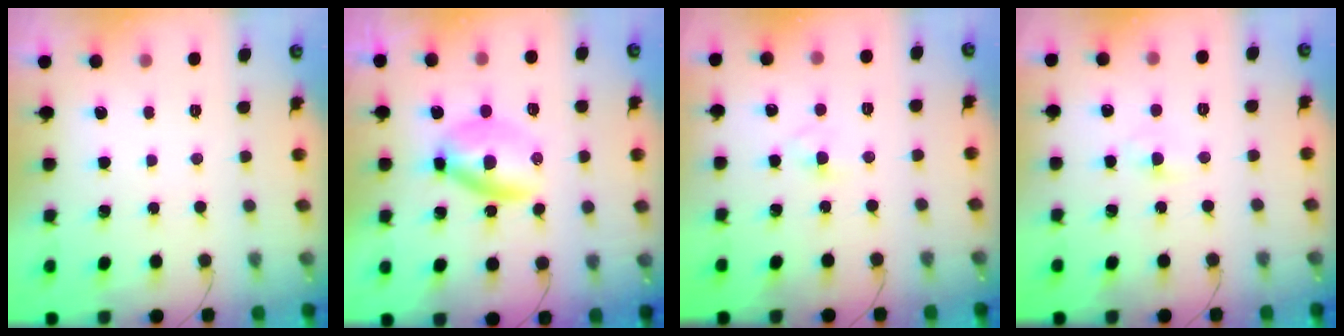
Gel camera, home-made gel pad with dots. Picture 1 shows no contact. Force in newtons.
{"total": 5.9, "press": 5.8, "slide": 0.9}
{"total": 2.3, "press": 2.1, "slide": 1.0}
{"total": 2.5, "press": 2.3, "slide": 1.0}